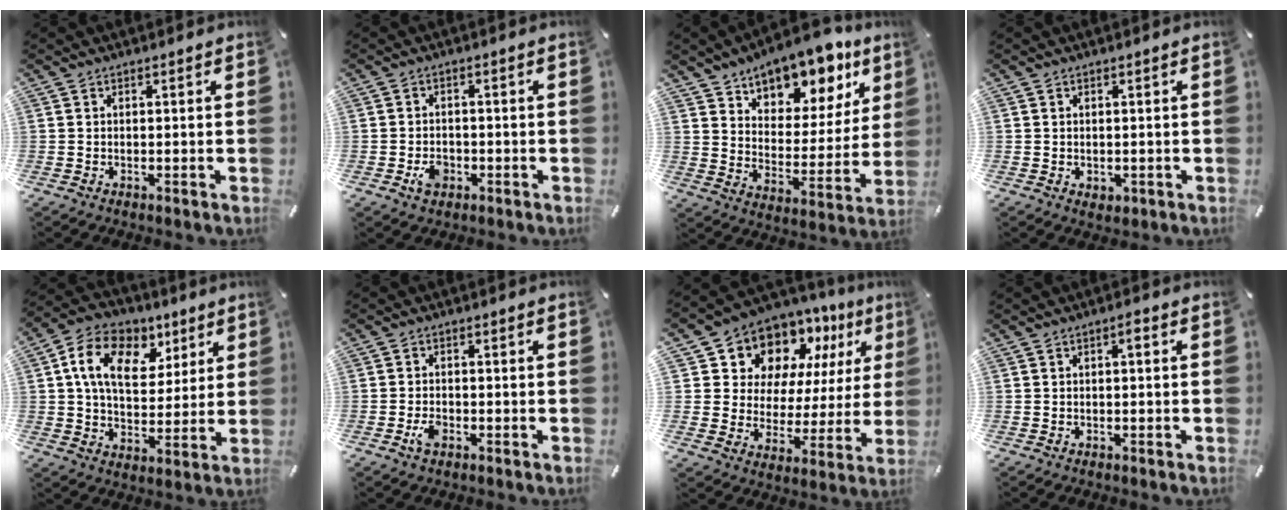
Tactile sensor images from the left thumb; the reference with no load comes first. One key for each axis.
{"total": 4.0, "fx": -1.5, "fy": 3.1, "fz": 2.0, "tx": -0.040, "ty": 0.005, "tz": -0.026}
{"total": 14.0, "fx": 12.0, "fy": 6.3, "fz": 3.4, "tx": -0.047, "ty": -0.107, "tz": 0.206}
{"total": 1.2, "fx": 0.1, "fy": 1.1, "fz": 0.3, "tx": -0.007, "ty": 0.004, "tz": 0.001}
{"total": 14.3, "fx": 6.0, "fy": 10.0, "fz": 8.3, "tx": -0.147, "ty": -0.008, "tz": 0.113}
{"total": 2.7, "fx": -1.2, "fy": 1.8, "fz": 1.7, "tx": -0.037, "ty": 0.002, "tz": -0.022}
{"total": 11.1, "fx": 8.5, "fy": 7.0, "fz": 1.6, "tx": -0.036, "ty": -0.089, "tz": 0.153}
{"total": 1.3, "fx": -0.1, "fy": 0.4, "fz": 1.2, "tx": -0.025, "ty": 0.006, "tz": -0.005}